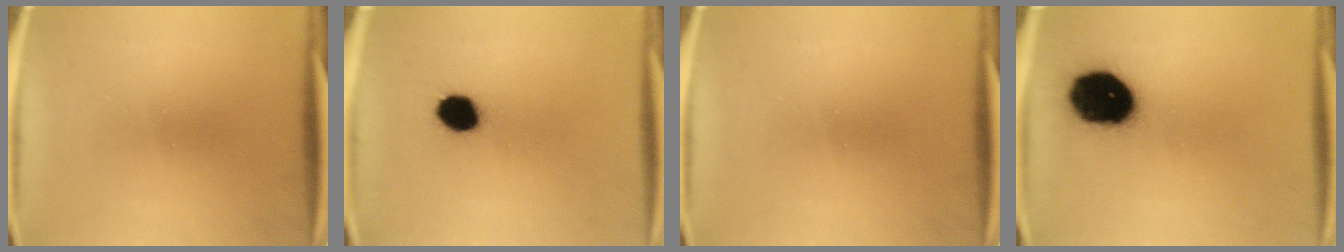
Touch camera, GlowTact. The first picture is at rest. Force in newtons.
{"total": 7.2}
{"total": 0.0}
{"total": 18.8}